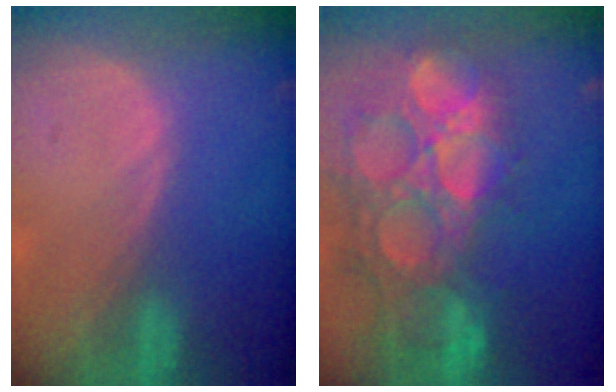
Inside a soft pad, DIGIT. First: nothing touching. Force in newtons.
{"total": 15.1, "press": 12.5, "slide": 8.5}